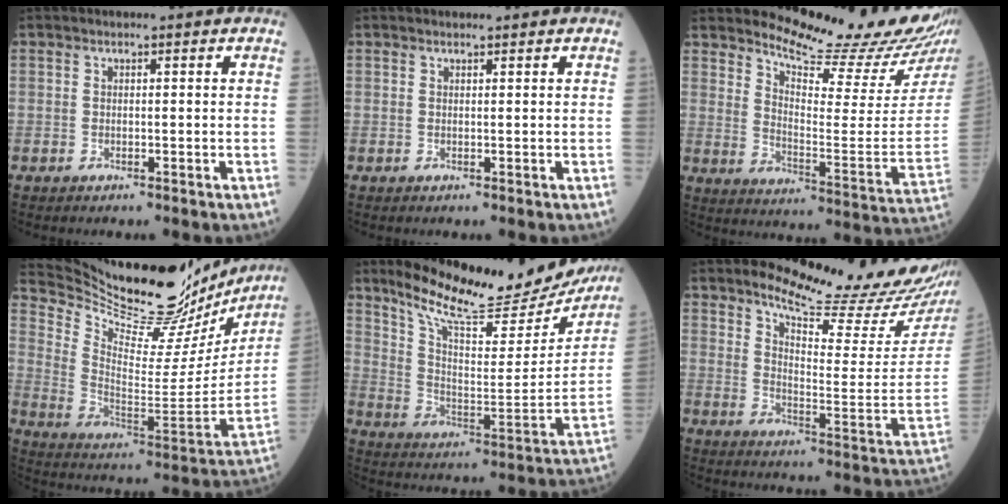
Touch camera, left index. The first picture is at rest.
{"total": 0.9, "force": [0.9, 0.0, 0.3], "torque": [-0.006, 0.003, 0.015]}
{"total": 18.3, "force": [17.1, -0.3, 6.6], "torque": [-0.114, -0.117, 0.224]}
{"total": 29.5, "force": [26.8, 5.5, 11.0], "torque": [-0.186, -0.068, 0.377]}
{"total": 22.8, "force": [20.6, 3.6, 9.0], "torque": [-0.146, -0.055, 0.295]}
{"total": 18.3, "force": [16.3, 0.7, 8.2], "torque": [-0.131, -0.094, 0.216]}